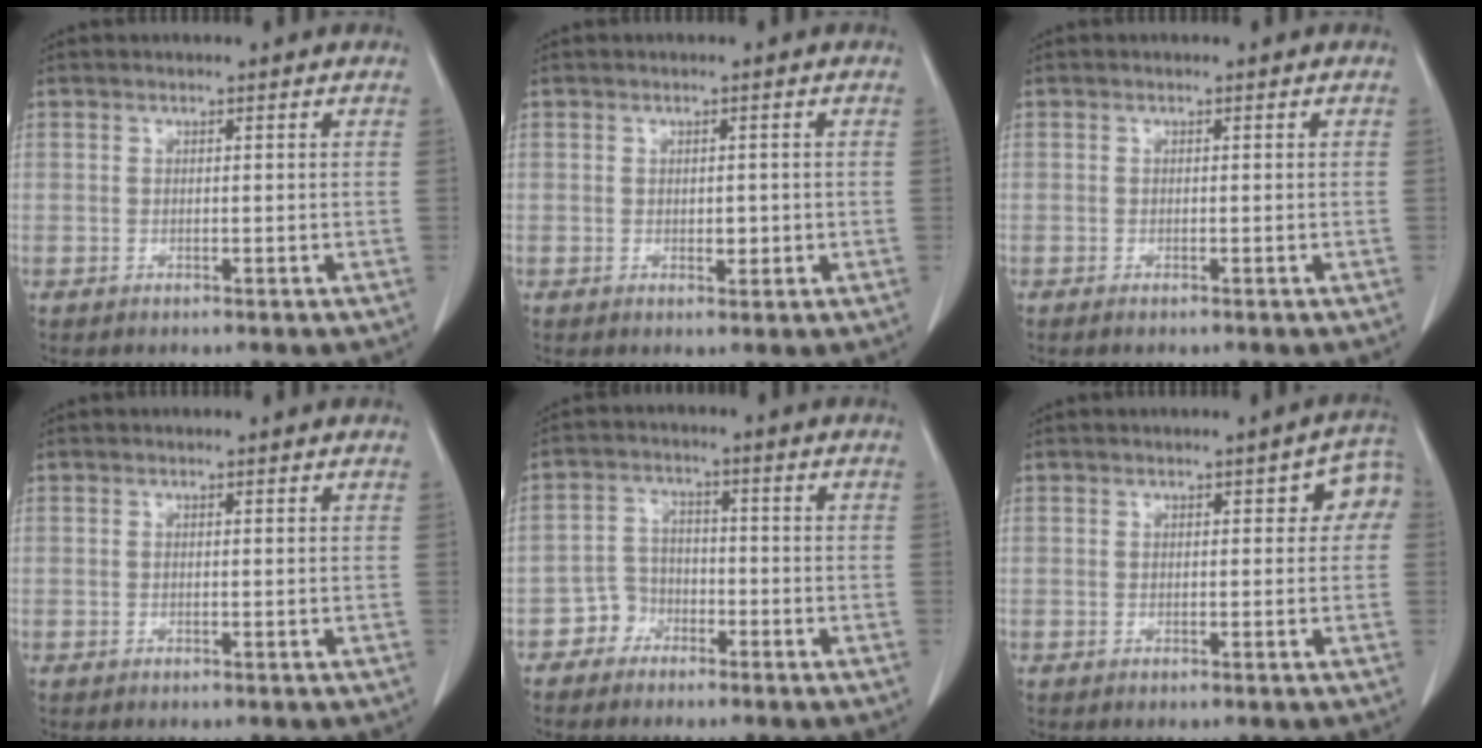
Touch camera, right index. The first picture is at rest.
{"total": 1.7, "force": [-0.2, 1.0, 1.3], "torque": [-0.017, 0.000, 0.002]}
{"total": 0.7, "force": [-0.5, 0.0, 0.4], "torque": [-0.010, -0.002, -0.009]}
{"total": 0.0}
{"total": 3.7, "force": [-2.3, 2.9, 0.2], "torque": [0.005, 0.014, -0.046]}
{"total": 4.5, "force": [1.1, 2.0, 3.9], "torque": [-0.039, 0.022, 0.008]}